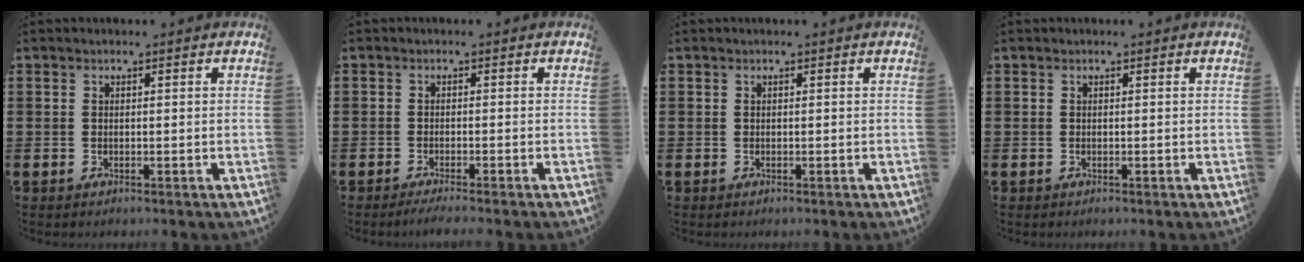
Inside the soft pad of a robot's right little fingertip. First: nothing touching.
{"total": 1.2, "force": [-0.9, 0.0, 0.8], "torque": [-0.011, 0.000, -0.018]}
{"total": 0.0}
{"total": 0.0}